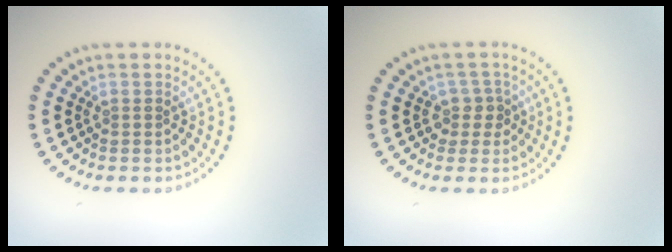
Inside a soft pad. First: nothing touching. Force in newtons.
{"total": 1.9, "press": 1.5, "slide": 1.1}